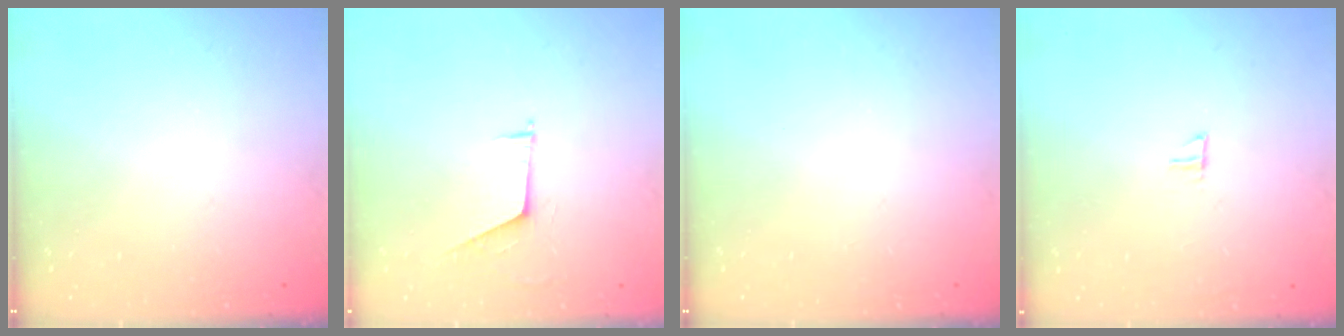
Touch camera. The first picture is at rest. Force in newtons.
{"total": 5.7, "press": 5.7, "slide": 0.3}
{"total": 0.0}
{"total": 3.7, "press": 3.7, "slide": 0.3}